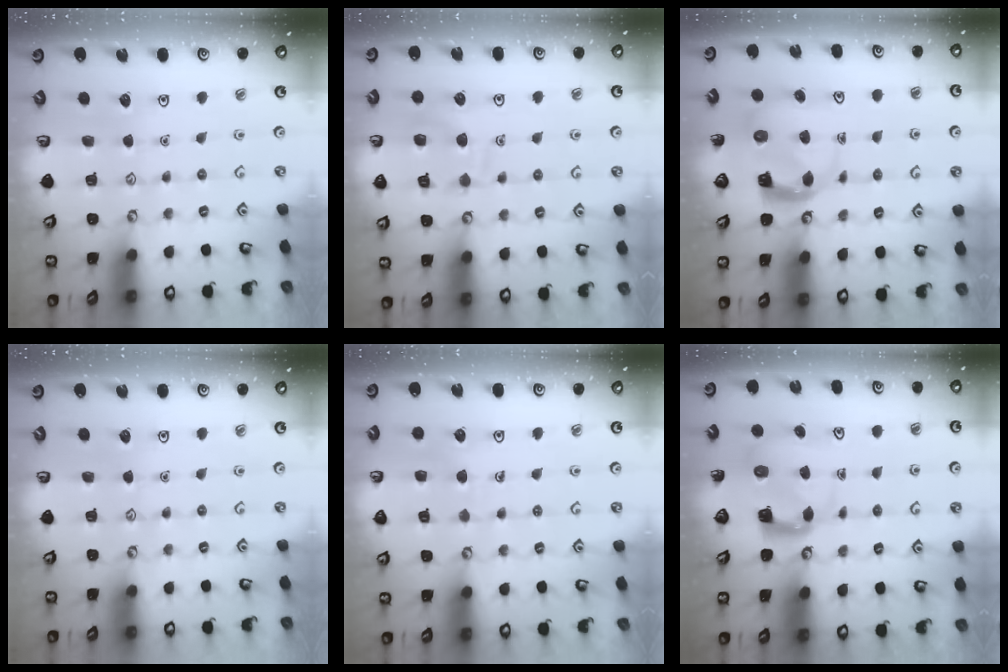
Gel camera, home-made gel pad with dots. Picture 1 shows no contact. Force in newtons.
{"total": 9.7, "press": 9.7, "slide": 0.9}
{"total": 4.7, "press": 4.7, "slide": 0.5}
{"total": 0.0}
{"total": 4.4, "press": 4.4, "slide": 0.3}
{"total": 4.0, "press": 3.9, "slide": 0.4}